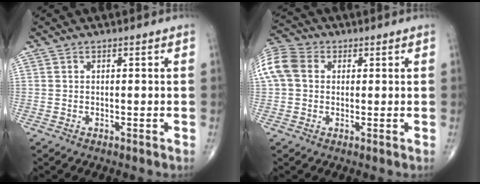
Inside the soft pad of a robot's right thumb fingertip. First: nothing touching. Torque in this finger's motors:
{"motor_torque": [0.19, 0.20, 0.72, 0.23, 0.23]}